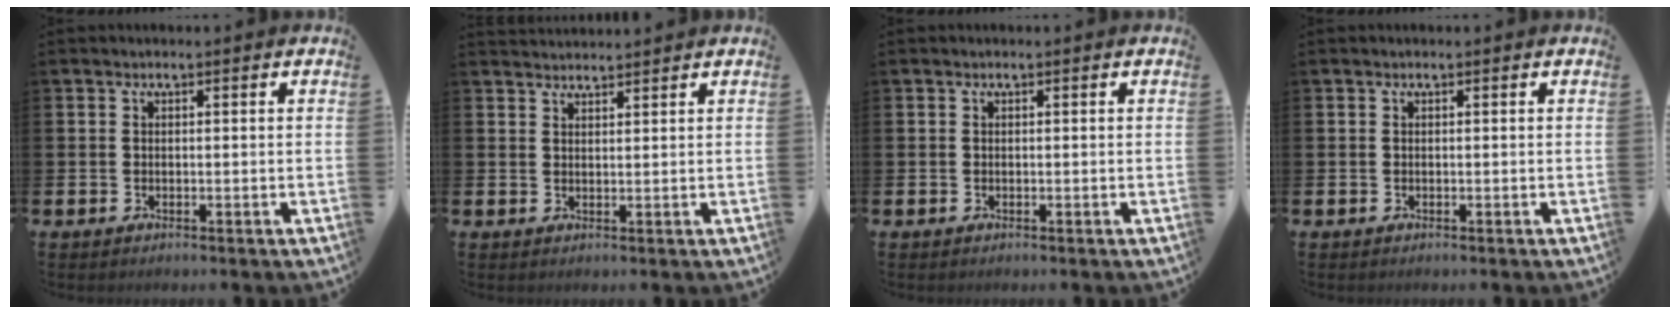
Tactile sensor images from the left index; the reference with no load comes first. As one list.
[{"total": 2.2, "force": [2.2, 0.3, 0.0], "torque": [0.002, -0.010, 0.039]}, {"total": 0.0}, {"total": 0.0}]